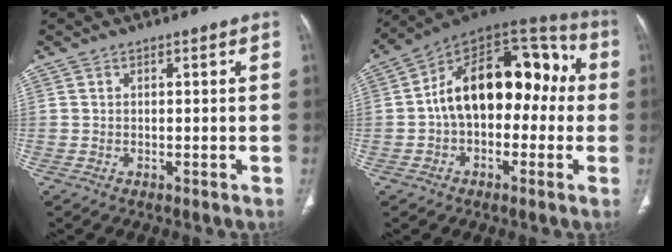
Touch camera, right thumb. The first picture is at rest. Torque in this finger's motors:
{"motor_torque": [2.38, 2.63, 1.86, -0.67, 0.24]}